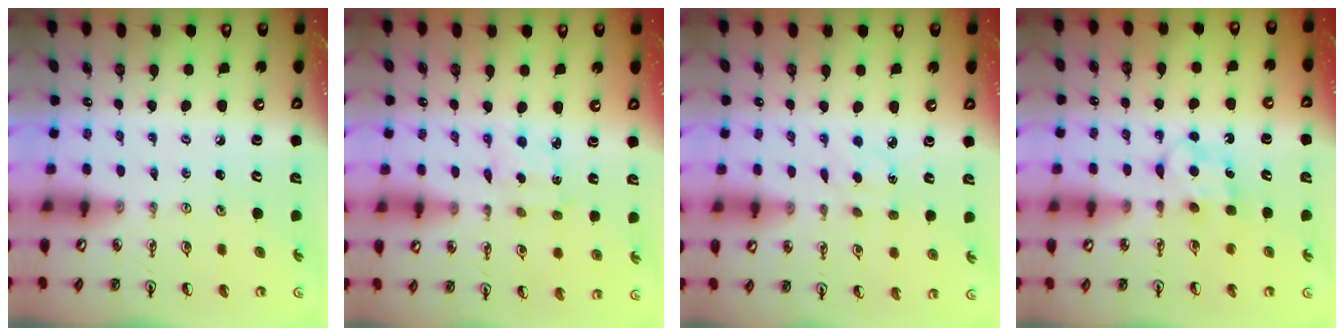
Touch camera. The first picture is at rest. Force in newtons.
{"total": 1.9, "press": 1.9, "slide": 0.3}
{"total": 2.7, "press": 2.7, "slide": 0.4}
{"total": 6.3, "press": 6.3, "slide": 0.5}